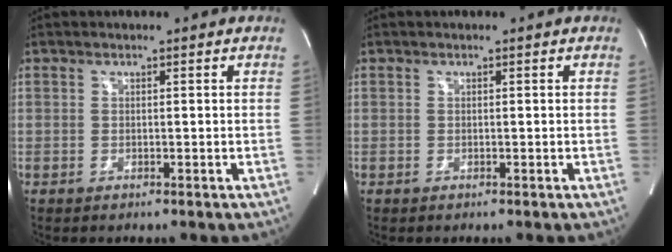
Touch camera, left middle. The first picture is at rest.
{"total": 0.0}